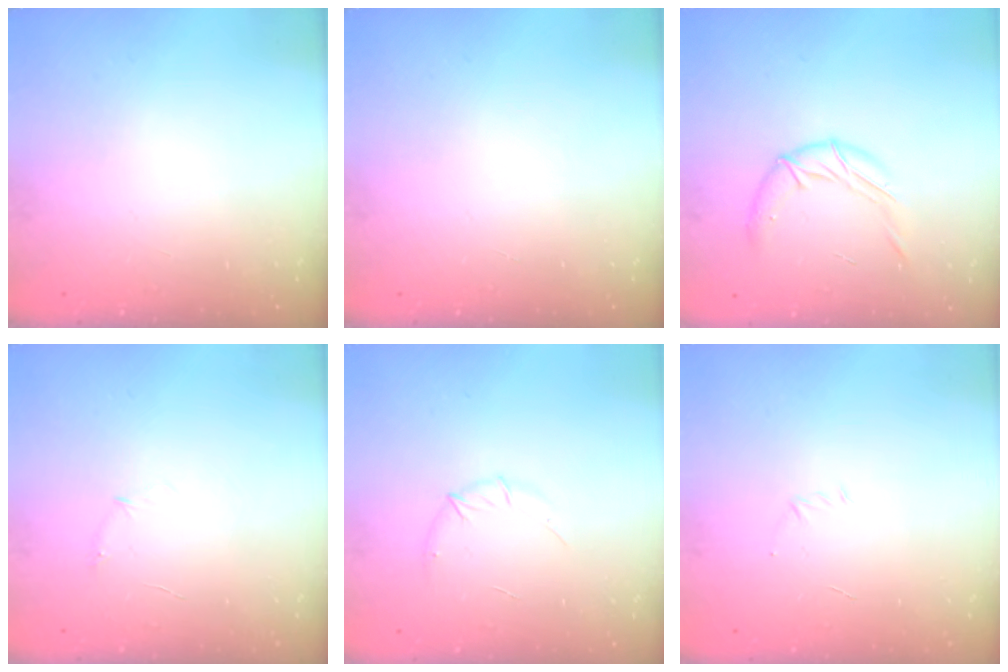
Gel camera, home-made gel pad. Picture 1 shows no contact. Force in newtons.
{"total": 0.0}
{"total": 9.5, "press": 9.4, "slide": 1.1}
{"total": 3.7, "press": 3.6, "slide": 1.0}
{"total": 5.7, "press": 5.5, "slide": 1.6}
{"total": 2.9, "press": 2.8, "slide": 0.7}